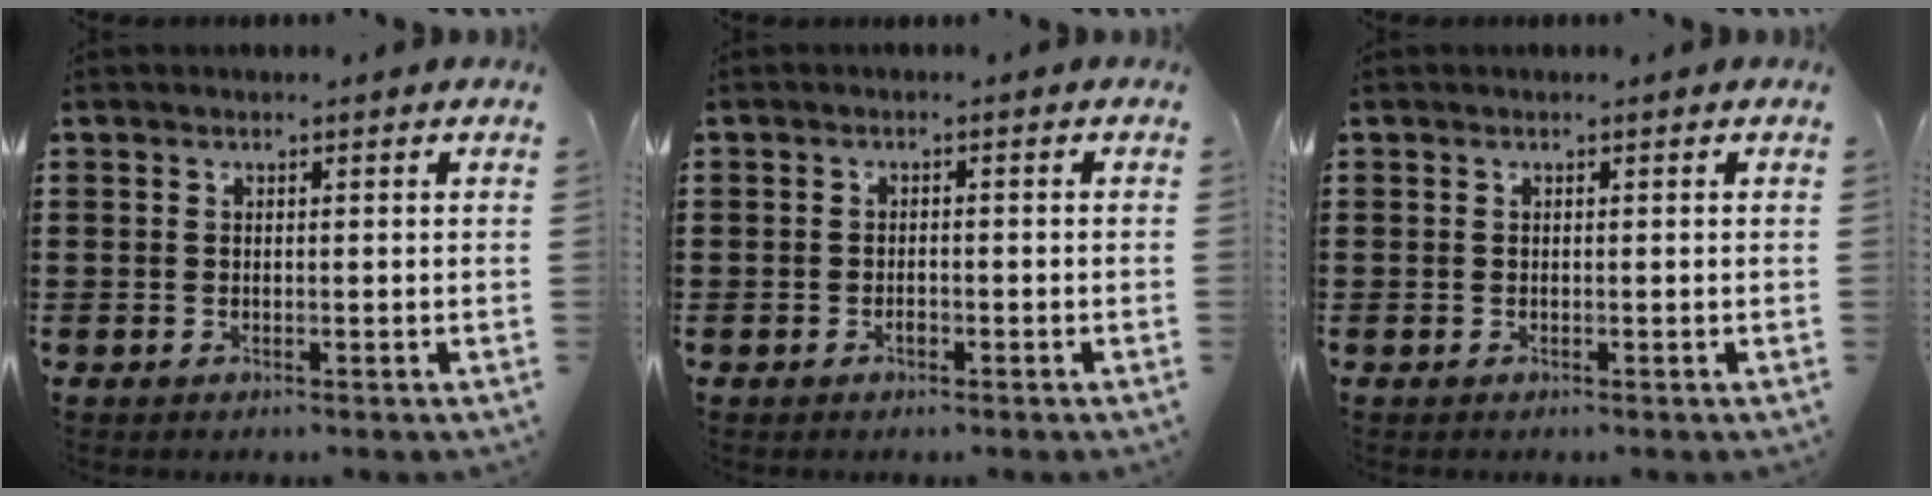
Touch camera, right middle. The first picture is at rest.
{"total": 1.0, "force": [-0.6, 0.6, 0.5], "torque": [-0.011, 0.000, -0.013]}
{"total": 0.0}